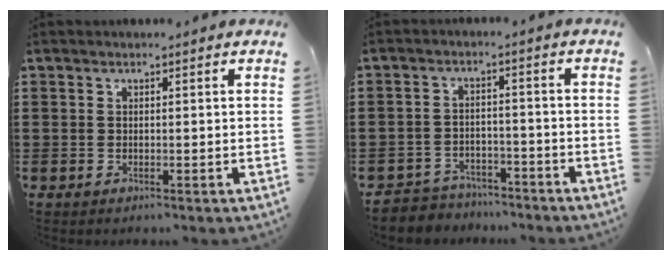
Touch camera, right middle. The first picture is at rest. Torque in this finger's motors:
{"motor_torque": [2.14, 0.00, 0.01, 0.02]}